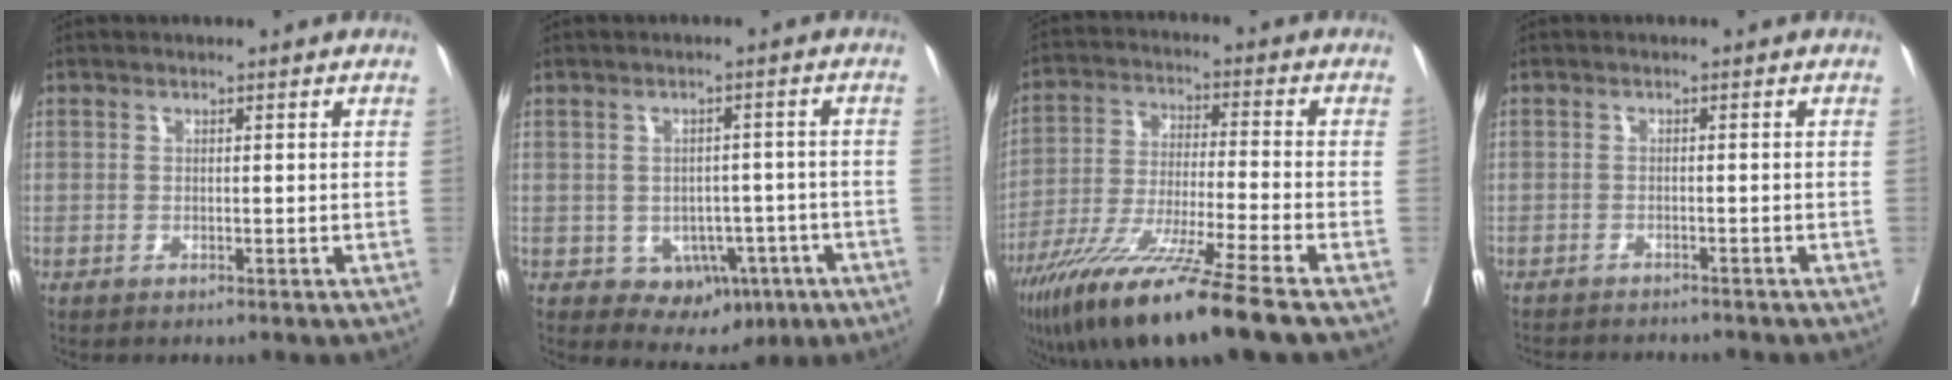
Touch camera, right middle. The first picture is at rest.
{"total": 7.3, "force": [-2.8, 5.4, 4.0], "torque": [-0.037, 0.012, -0.023]}
{"total": 16.3, "force": [-11.4, -1.1, 11.6], "torque": [-0.222, -0.055, -0.203]}
{"total": 7.1, "force": [-6.7, 1.1, 1.9], "torque": [-0.020, -0.008, -0.092]}